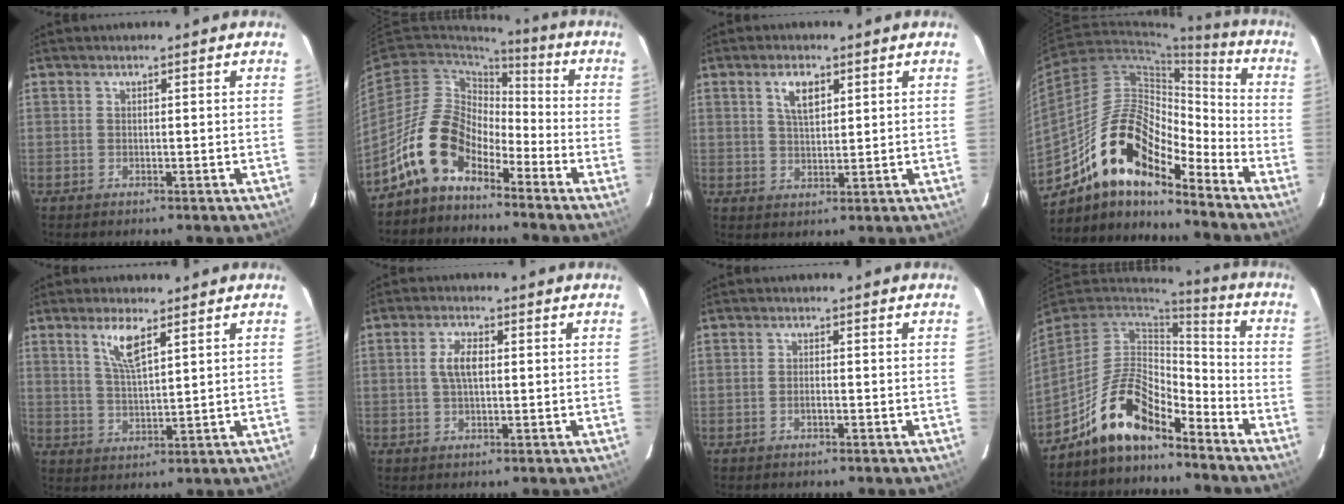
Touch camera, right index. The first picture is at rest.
{"total": 12.4, "force": [-8.1, 7.0, 6.3], "torque": [-0.120, 0.023, -0.159]}
{"total": 4.8, "force": [2.2, 2.2, 3.7], "torque": [-0.065, 0.007, 0.042]}
{"total": 17.2, "force": [-12.5, 6.0, 10.1], "torque": [-0.175, 0.012, -0.241]}
{"total": 5.9, "force": [3.4, 1.5, 4.6], "torque": [-0.090, -0.001, 0.069]}
{"total": 4.0, "force": [0.4, 1.9, 3.5], "torque": [-0.069, 0.008, 0.010]}
{"total": 1.1, "force": [-0.6, 0.4, 0.8], "torque": [-0.017, 0.004, -0.012]}
{"total": 13.7, "force": [-10.1, 5.3, 7.5], "torque": [-0.161, 0.012, -0.189]}